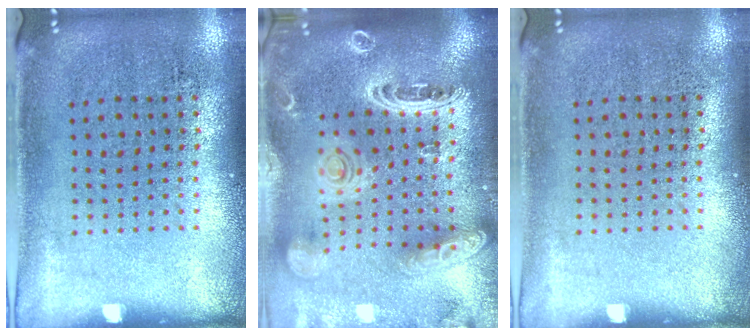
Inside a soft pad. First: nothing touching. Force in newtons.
{"total": 3.0, "press": 2.5, "slide": 1.6}
{"total": 0.0}